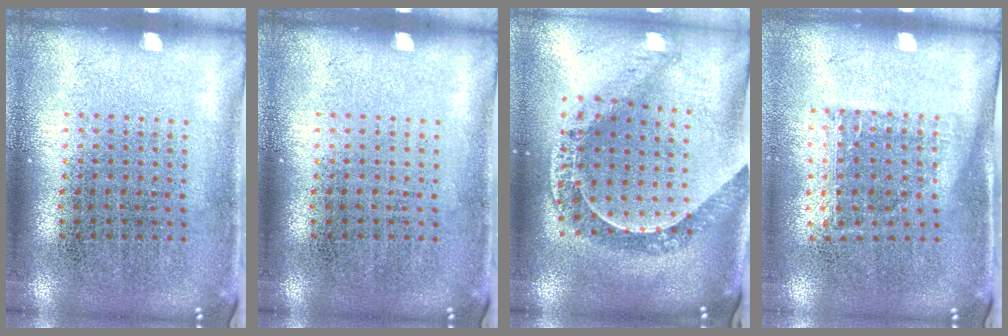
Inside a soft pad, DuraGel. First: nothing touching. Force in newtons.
{"total": 0.0}
{"total": 1.1, "press": 1.1, "slide": 0.2}
{"total": 1.1, "press": 0.9, "slide": 0.7}